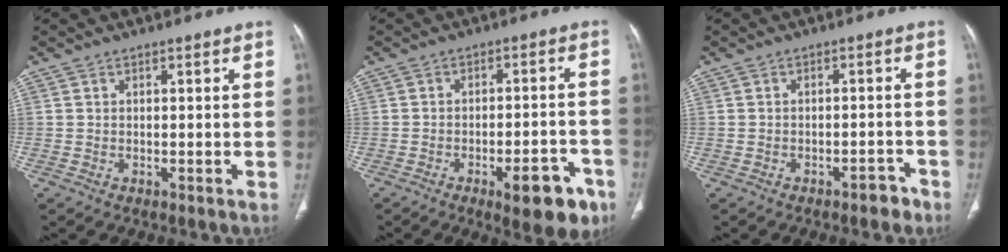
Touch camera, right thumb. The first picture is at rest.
{"total": 10.9, "force": [-5.8, 3.9, 8.4], "torque": [-0.088, 0.027, -0.070]}
{"total": 2.9, "force": [-2.1, 1.4, 1.5], "torque": [-0.013, 0.019, -0.026]}